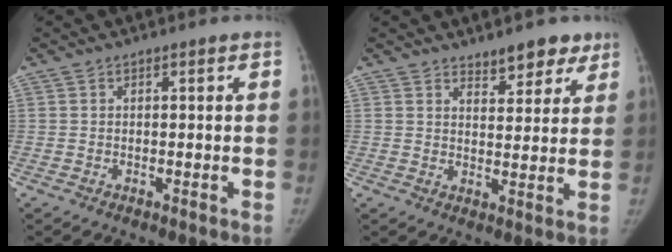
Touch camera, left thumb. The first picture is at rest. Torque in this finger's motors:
{"motor_torque": [-0.01, 0.00, 0.50, -0.11, 0.01]}